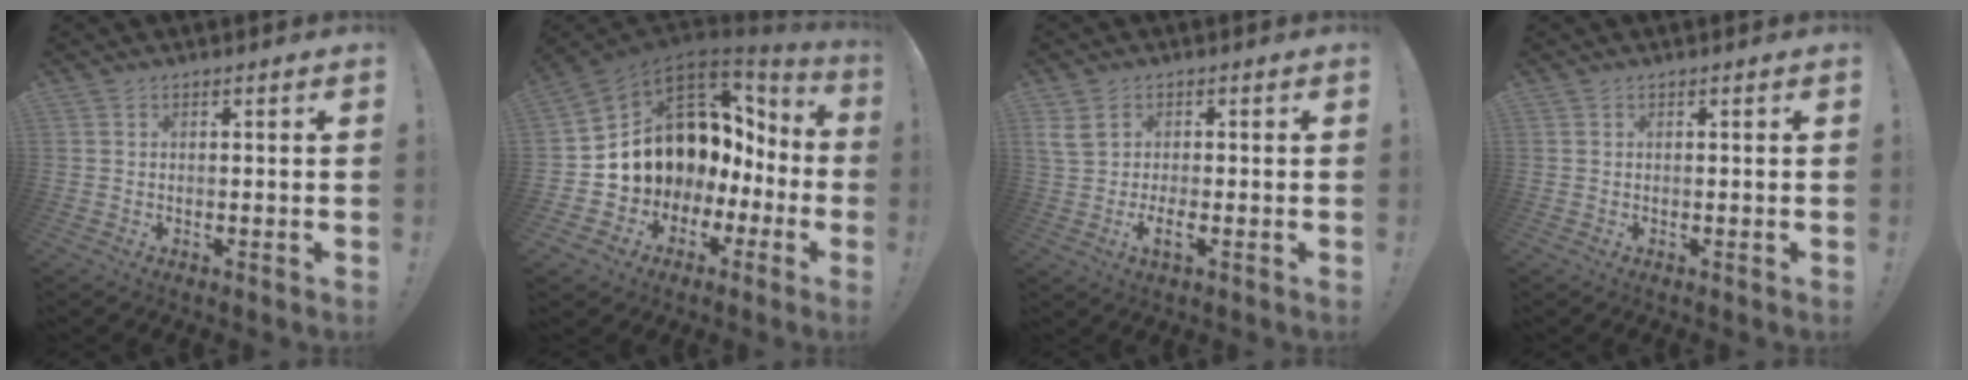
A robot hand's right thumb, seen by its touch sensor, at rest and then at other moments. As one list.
[{"total": 12.6, "force": [5.2, 9.6, 6.4], "torque": [-0.087, -0.059, 0.127]}, {"total": 4.6, "force": [-0.4, 2.2, 4.0], "torque": [-0.085, -0.009, -0.010]}, {"total": 0.0}]